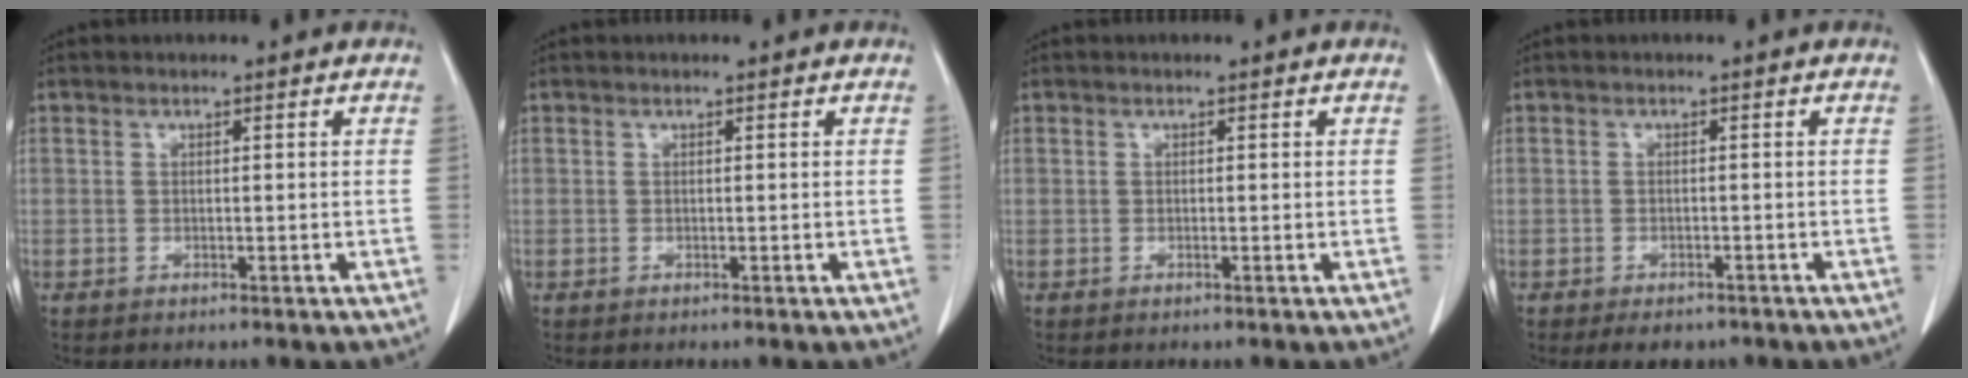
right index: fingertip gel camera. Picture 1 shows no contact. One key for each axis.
{"total": 0.0}
{"total": 0.0}
{"total": 3.4, "fx": -2.4, "fy": 2.1, "fz": 1.1, "tx": -0.011, "ty": 0.001, "tz": -0.028}